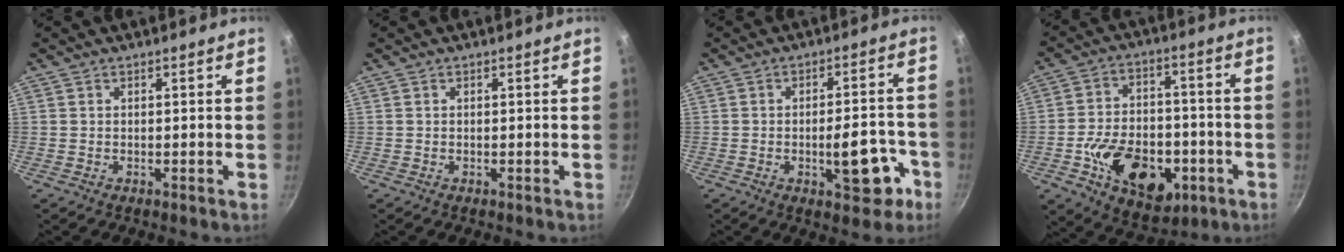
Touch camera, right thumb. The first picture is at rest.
{"total": 0.0}
{"total": 10.2, "force": [-4.0, 4.4, 8.3], "torque": [-0.078, 0.030, -0.048]}
{"total": 18.5, "force": [-6.2, 12.2, 12.5], "torque": [-0.168, 0.032, -0.085]}